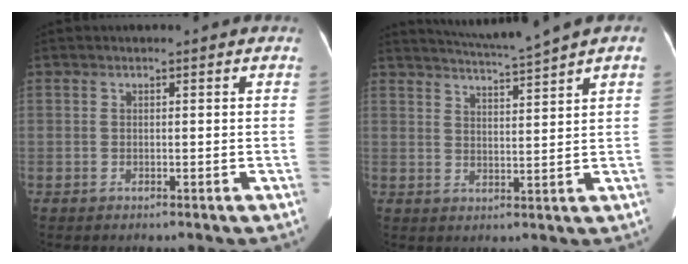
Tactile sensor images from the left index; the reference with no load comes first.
{"total": 6.2, "force": [5.6, -1.6, 2.2], "torque": [-0.044, -0.002, 0.093]}